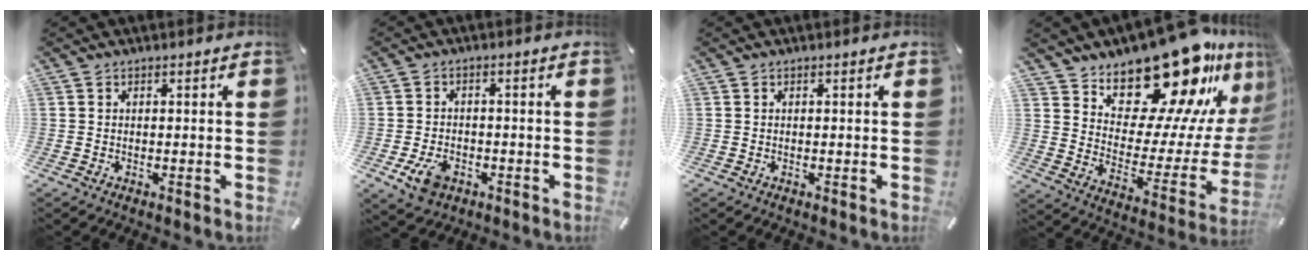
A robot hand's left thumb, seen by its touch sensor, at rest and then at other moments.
{"total": 5.8, "force": [-2.6, 4.1, 3.1], "torque": [-0.068, 0.005, -0.051]}
{"total": 0.0}
{"total": 23.1, "force": [18.7, 9.0, 10.1], "torque": [-0.135, -0.153, 0.311]}